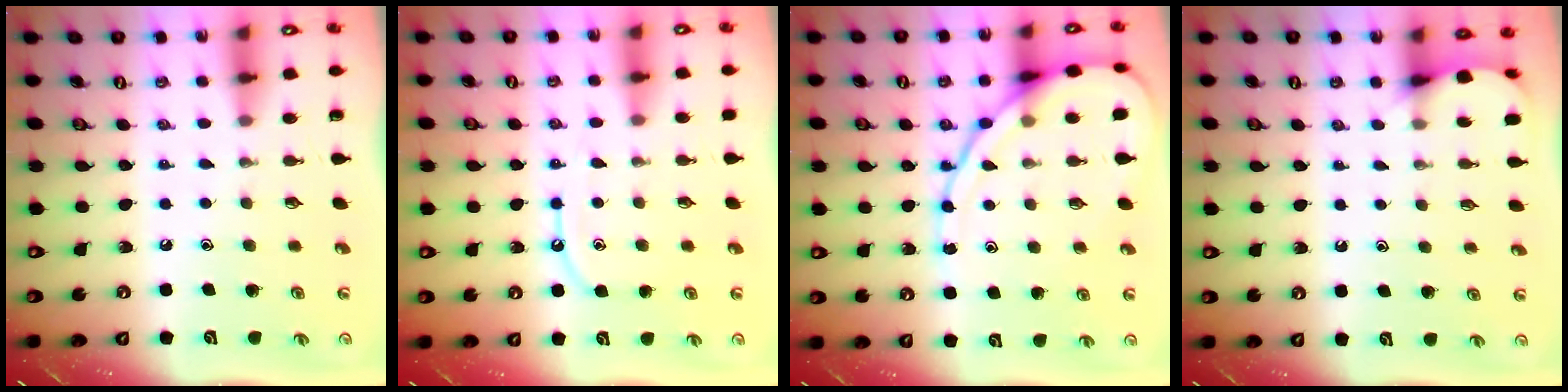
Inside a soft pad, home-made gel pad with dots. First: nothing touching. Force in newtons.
{"total": 7.6, "press": 7.5, "slide": 0.8}
{"total": 12.8, "press": 12.7, "slide": 1.3}
{"total": 5.0, "press": 5.0, "slide": 0.4}